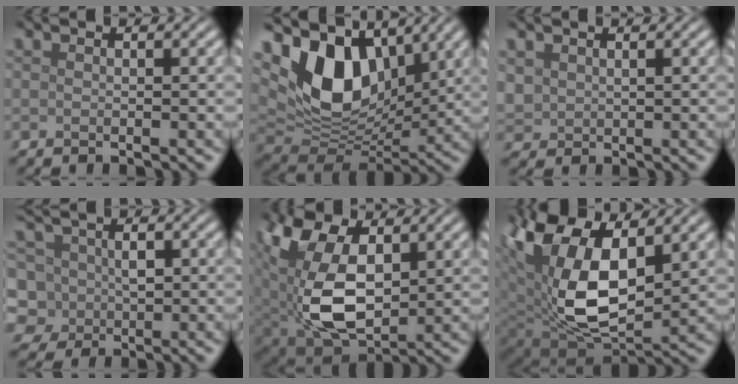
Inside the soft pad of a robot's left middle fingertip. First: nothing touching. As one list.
[{"total": 10.0, "force": [3.8, 6.4, 6.6], "torque": [-0.137, -0.011, 0.067]}, {"total": 1.6, "force": [1.0, 1.2, 0.5], "torque": [-0.017, 0.000, 0.024]}, {"total": 6.1, "force": [-0.3, 5.2, 3.1], "torque": [-0.058, 0.032, -0.023]}, {"total": 12.0, "force": [1.4, 7.6, 9.2], "torque": [-0.219, -0.013, 0.036]}, {"total": 13.7, "force": [3.6, 7.9, 10.6], "torque": [-0.216, -0.017, 0.077]}]